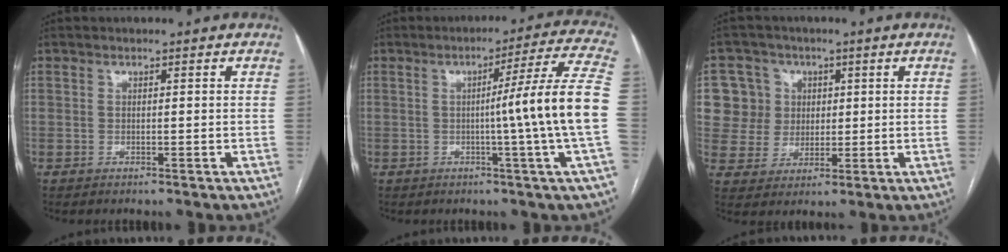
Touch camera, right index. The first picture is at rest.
{"total": 12.7, "force": [-1.4, -3.1, 12.2], "torque": [-0.158, -0.002, -0.020]}
{"total": 8.7, "force": [2.3, 8.3, 1.1], "torque": [-0.024, 0.028, 0.048]}